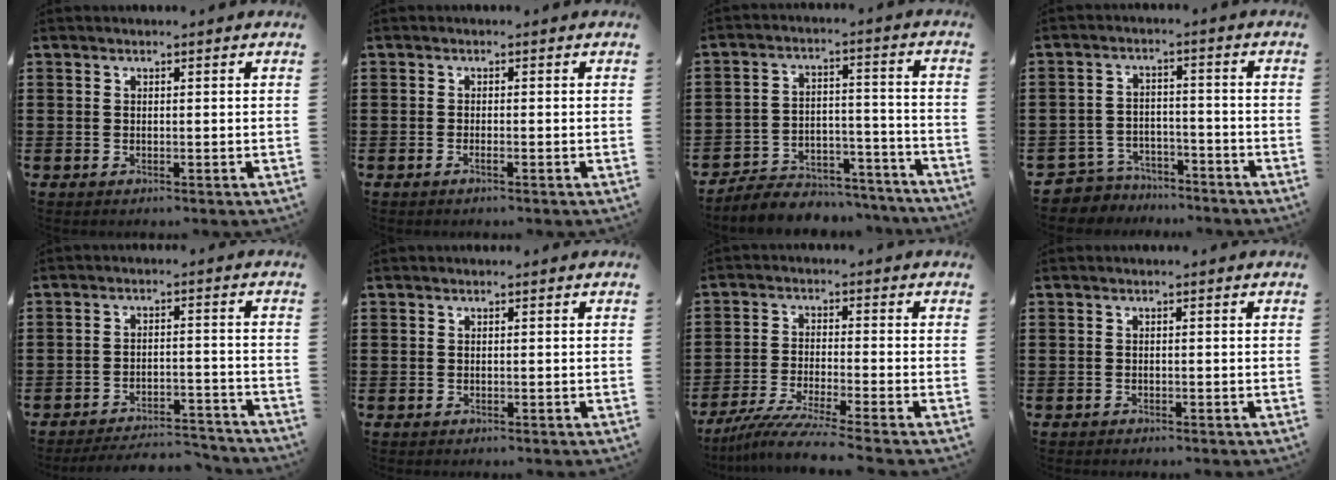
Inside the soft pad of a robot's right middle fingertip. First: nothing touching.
{"total": 0.8, "force": [-0.5, 0.0, 0.7], "torque": [-0.013, -0.005, -0.007]}
{"total": 6.0, "force": [-5.8, 1.3, 0.5], "torque": [-0.006, 0.017, -0.114]}
{"total": 4.4, "force": [-4.3, 1.0, -0.1], "torque": [-0.016, 0.000, -0.093]}
{"total": 4.6, "force": [-4.5, 0.2, 1.0], "torque": [-0.026, -0.004, -0.092]}
{"total": 0.0}
{"total": 5.7, "force": [-5.0, -0.7, 2.6], "torque": [-0.063, -0.025, -0.098]}
{"total": 0.5, "force": [-0.5, 0.0, 0.0], "torque": [-0.003, -0.002, -0.011]}